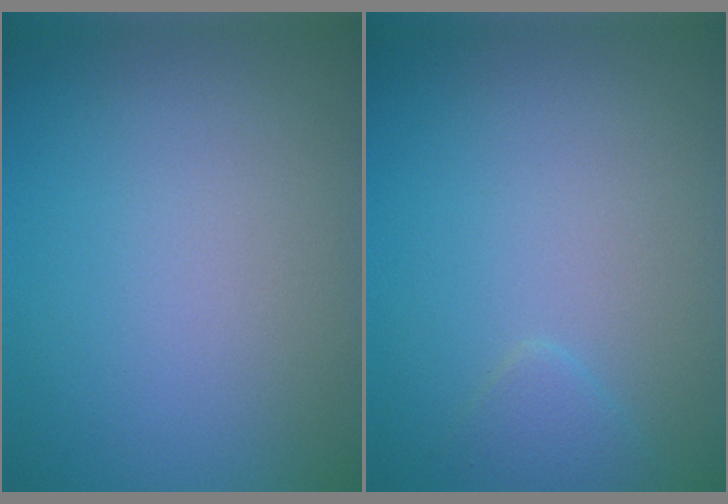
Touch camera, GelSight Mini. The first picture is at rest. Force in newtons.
{"total": 1.1, "press": 1.1, "slide": 0.1}